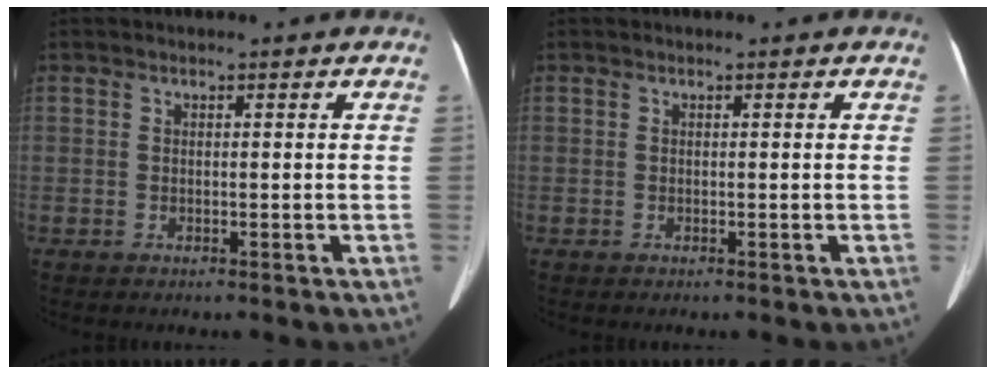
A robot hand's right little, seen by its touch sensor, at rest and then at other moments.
{"total": 0.0}